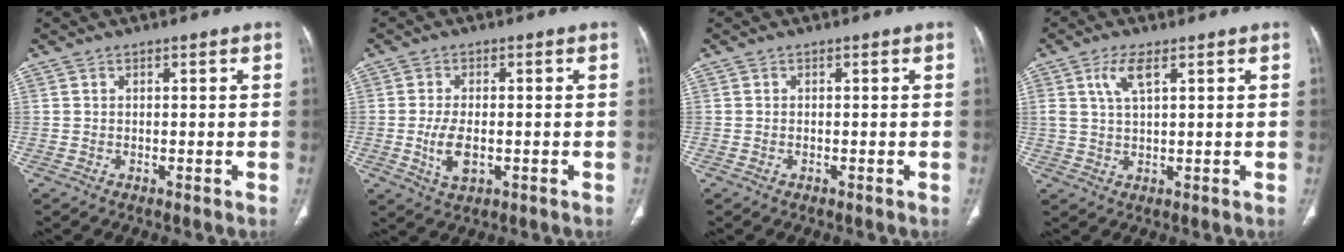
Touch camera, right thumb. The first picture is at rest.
{"total": 5.5, "force": [-1.2, 2.8, 4.6], "torque": [-0.093, -0.003, -0.016]}
{"total": 0.0}
{"total": 4.7, "force": [2.2, 1.6, 3.9], "torque": [-0.084, -0.004, 0.049]}